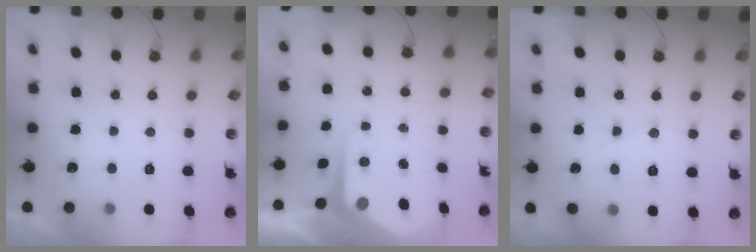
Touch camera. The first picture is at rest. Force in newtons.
{"total": 7.0, "press": 7.0, "slide": 0.7}
{"total": 7.5, "press": 7.5, "slide": 0.2}